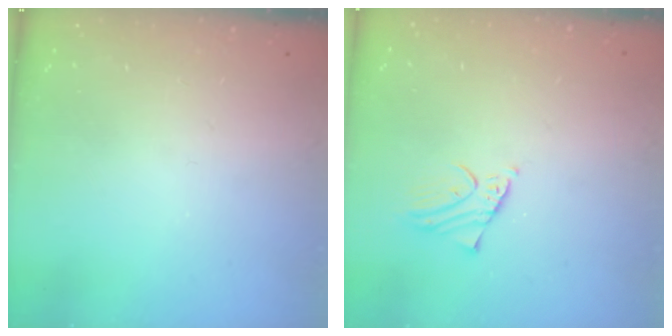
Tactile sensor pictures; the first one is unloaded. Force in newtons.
{"total": 1.9, "press": 1.9, "slide": 0.1}